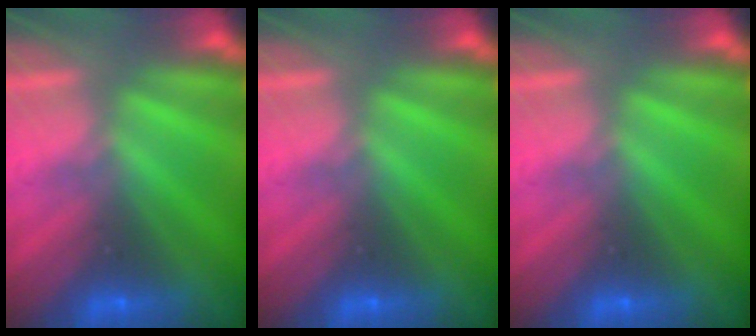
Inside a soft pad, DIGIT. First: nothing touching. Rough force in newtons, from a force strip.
{"total": 0.0}
{"total": 0.0}